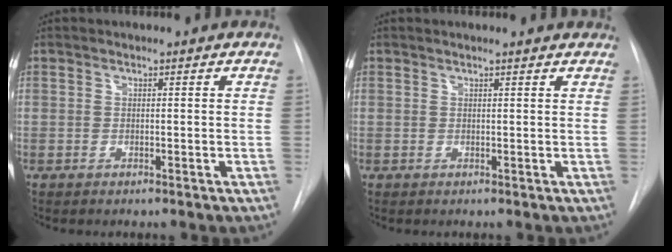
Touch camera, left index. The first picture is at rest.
{"total": 3.0, "force": [2.8, 0.3, 1.0], "torque": [-0.015, 0.001, 0.018]}